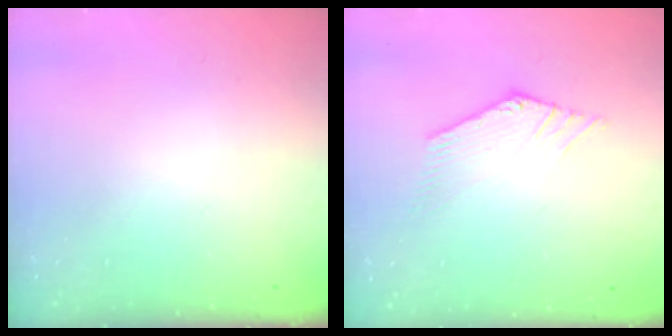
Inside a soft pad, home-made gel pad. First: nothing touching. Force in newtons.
{"total": 0.0}